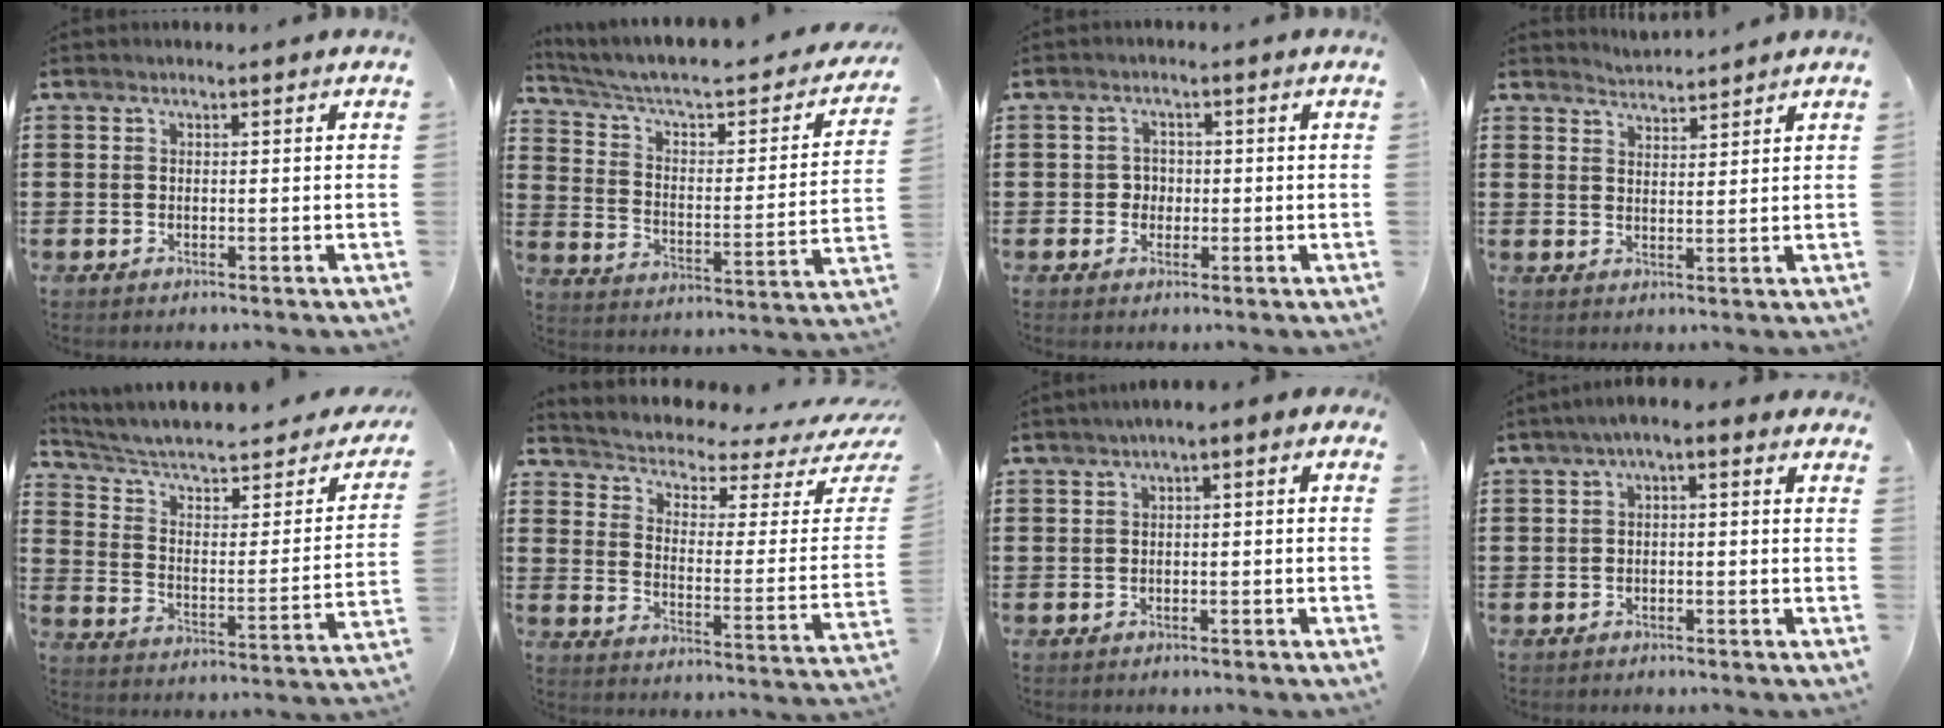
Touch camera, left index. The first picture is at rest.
{"total": 4.9, "force": [3.6, 1.3, 3.0], "torque": [-0.077, -0.037, 0.052]}
{"total": 2.1, "force": [-0.3, 2.0, 0.7], "torque": [-0.021, 0.007, -0.009]}
{"total": 2.8, "force": [2.7, -0.2, -0.3], "torque": [-0.001, -0.010, 0.051]}
{"total": 5.1, "force": [3.9, 1.6, 2.9], "torque": [-0.078, -0.035, 0.058]}
{"total": 2.3, "force": [1.8, 0.7, 1.2], "torque": [-0.040, -0.026, 0.021]}
{"total": 2.5, "force": [-2.0, 0.7, 1.2], "torque": [-0.024, 0.005, -0.045]}
{"total": 2.8, "force": [-2.5, 0.6, 1.2], "torque": [-0.031, 0.002, -0.058]}